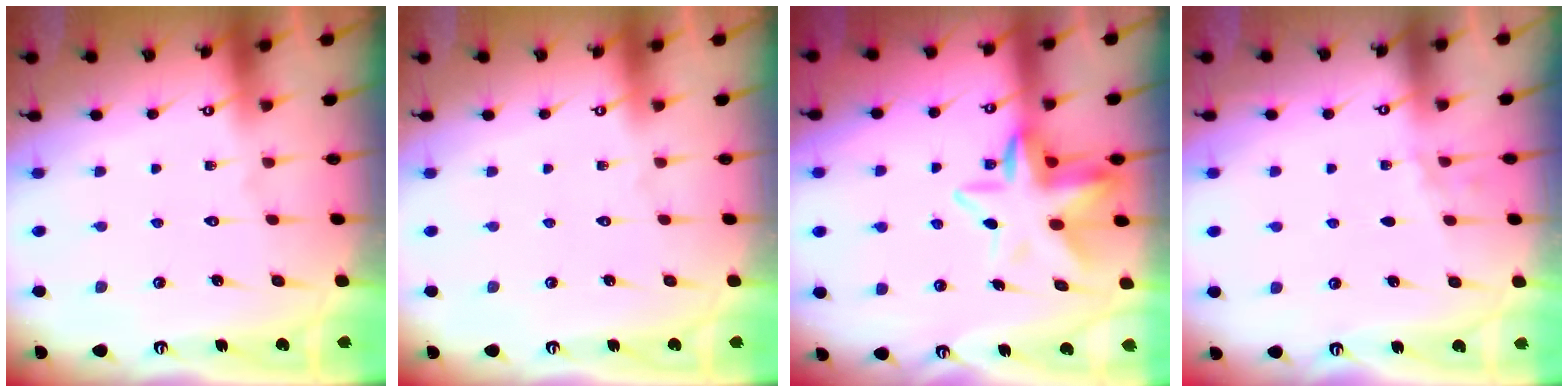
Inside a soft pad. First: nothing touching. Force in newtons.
{"total": 0.0}
{"total": 11.0, "press": 10.7, "slide": 2.7}
{"total": 2.5, "press": 1.6, "slide": 1.8}